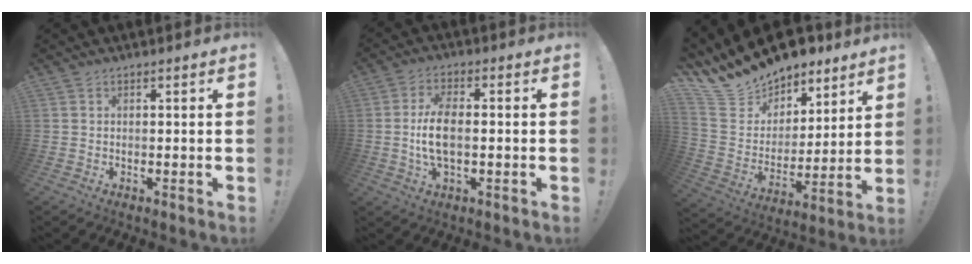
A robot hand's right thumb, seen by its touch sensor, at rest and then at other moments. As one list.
[{"total": 8.5, "force": [-0.5, 4.0, 7.5], "torque": [-0.151, -0.004, -0.014]}, {"total": 16.3, "force": [14.2, 7.1, 3.5], "torque": [-0.080, -0.111, 0.270]}]